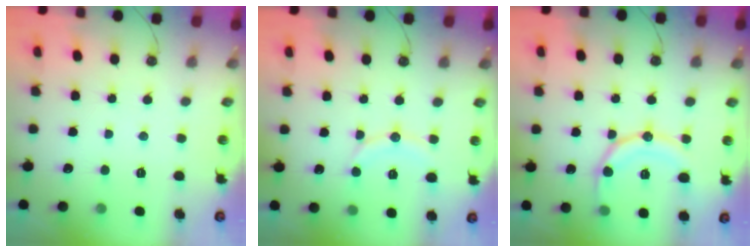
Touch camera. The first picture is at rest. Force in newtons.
{"total": 9.4, "press": 9.4, "slide": 0.9}
{"total": 13.9, "press": 13.9, "slide": 1.5}